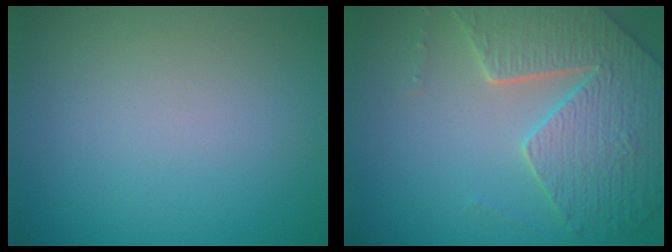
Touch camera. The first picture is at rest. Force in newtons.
{"total": 6.7, "press": 5.4, "slide": 4.1}